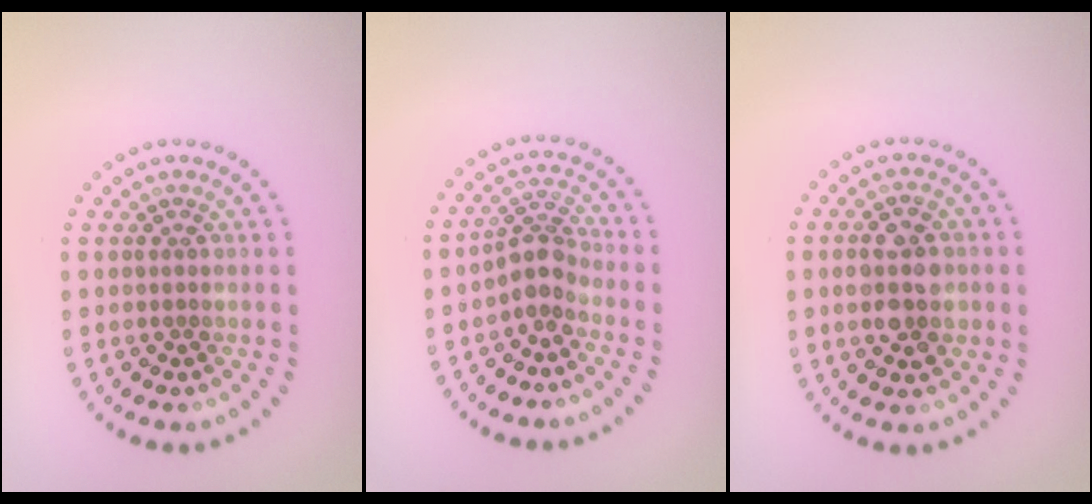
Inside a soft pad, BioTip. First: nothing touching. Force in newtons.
{"total": 2.7, "press": 2.0, "slide": 1.8}
{"total": 4.5, "press": 4.5, "slide": 0.2}